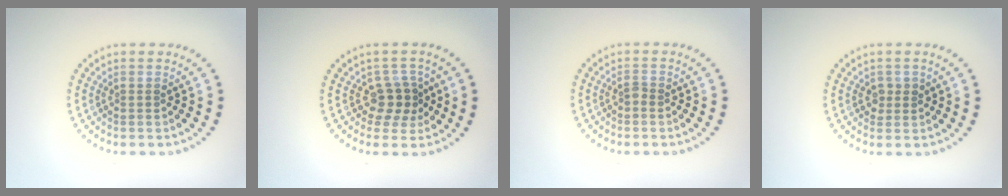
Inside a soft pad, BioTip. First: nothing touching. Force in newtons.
{"total": 2.4, "press": 2.0, "slide": 1.2}
{"total": 0.6, "press": 0.5, "slide": 0.4}
{"total": 1.3, "press": 1.2, "slide": 0.4}